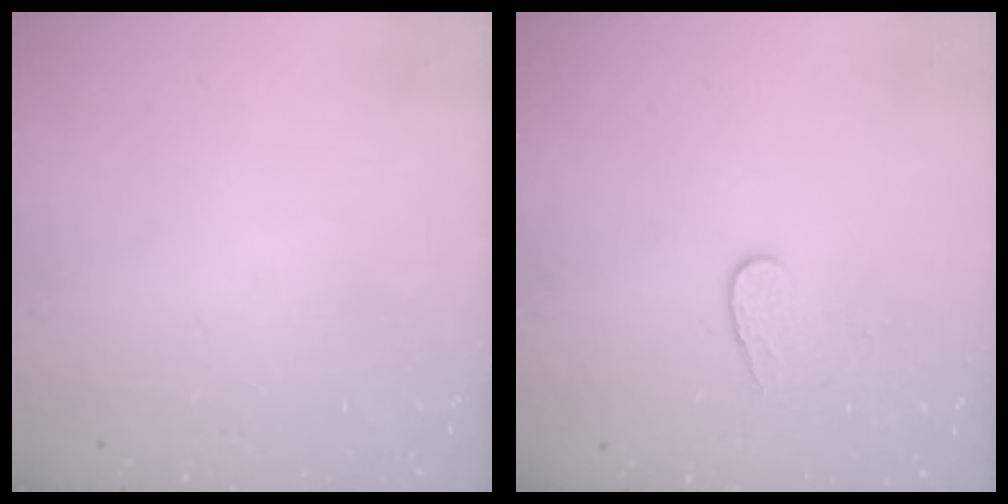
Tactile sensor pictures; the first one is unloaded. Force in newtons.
{"total": 5.8, "press": 5.7, "slide": 0.5}